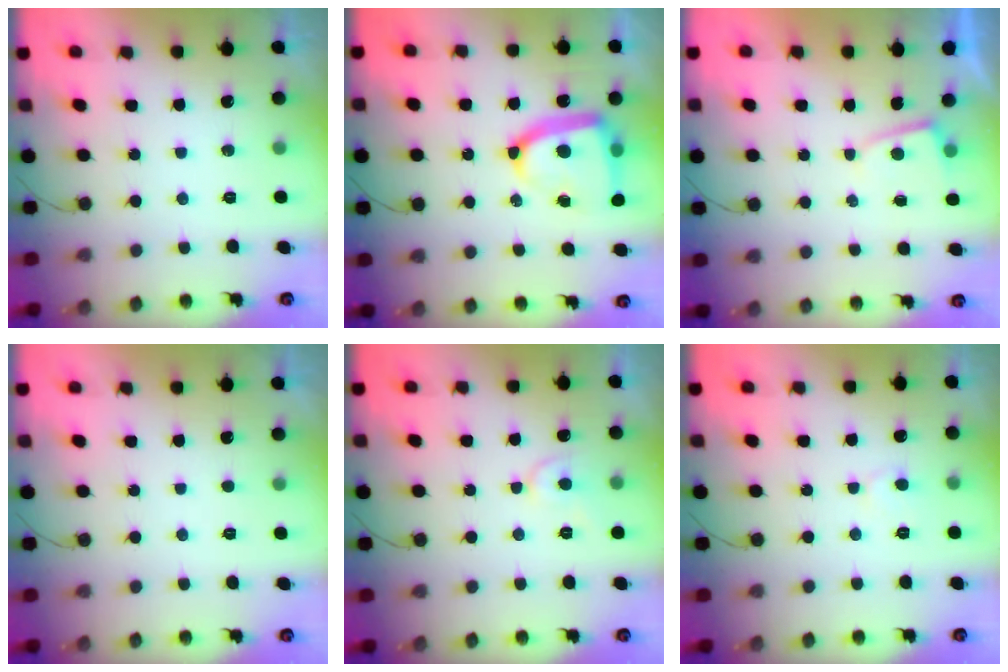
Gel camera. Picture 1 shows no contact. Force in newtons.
{"total": 16.8, "press": 16.7, "slide": 1.4}
{"total": 2.3, "press": 2.3, "slide": 0.2}
{"total": 1.6, "press": 1.6, "slide": 0.2}
{"total": 6.0, "press": 6.0, "slide": 0.6}
{"total": 3.7, "press": 3.7, "slide": 0.3}